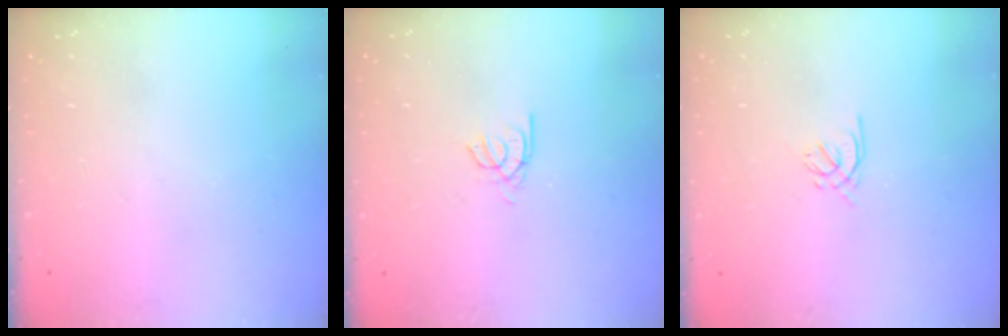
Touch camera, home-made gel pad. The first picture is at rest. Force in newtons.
{"total": 2.3, "press": 2.3, "slide": 0.2}
{"total": 1.2, "press": 1.0, "slide": 0.5}